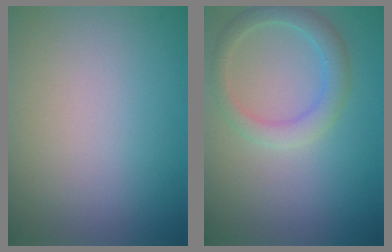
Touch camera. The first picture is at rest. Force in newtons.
{"total": 2.9, "press": 2.9, "slide": 0.1}